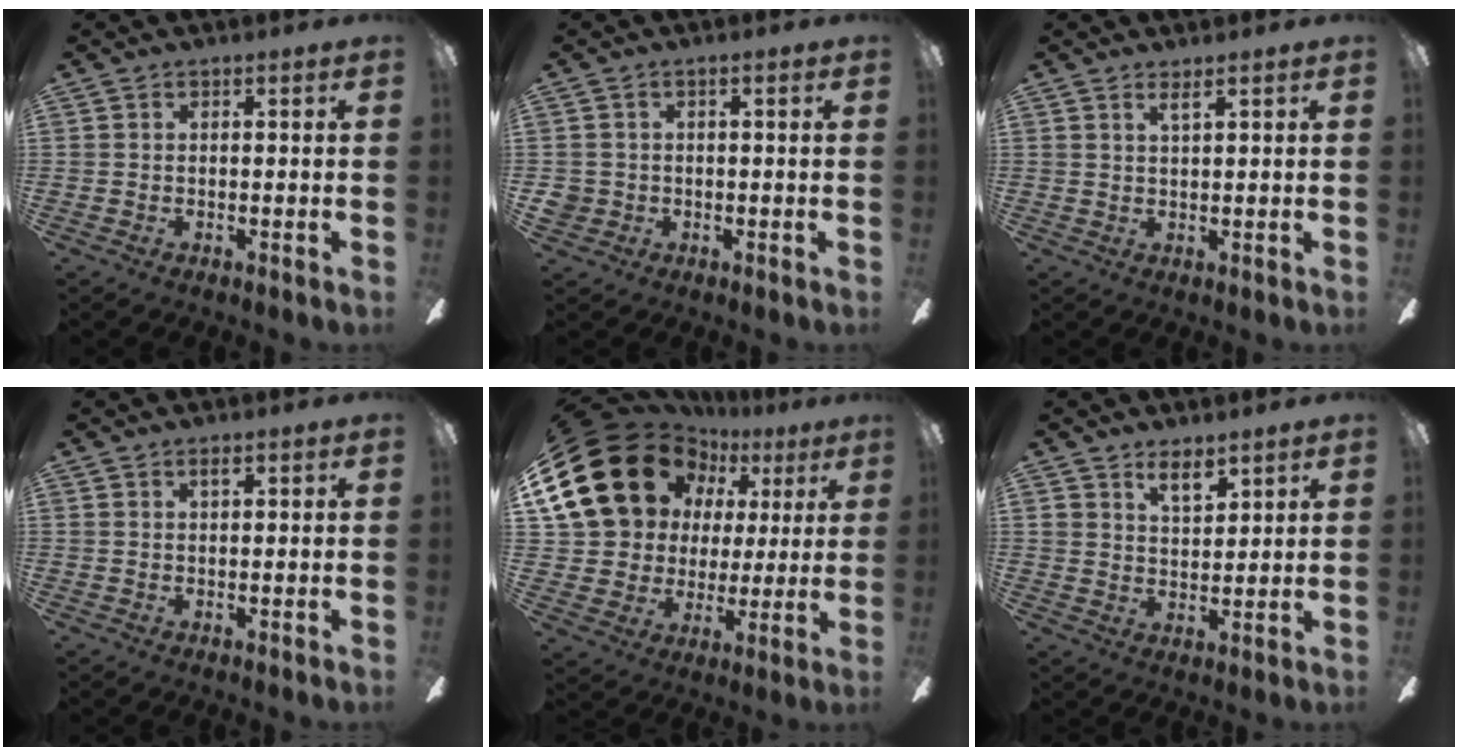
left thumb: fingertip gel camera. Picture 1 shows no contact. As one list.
[{"total": 2.5, "force": [-0.5, 2.3, 0.9], "torque": [-0.022, 0.002, -0.013]}, {"total": 2.0, "force": [1.6, 0.2, 1.2], "torque": [-0.027, -0.001, 0.029]}, {"total": 1.3, "force": [0.9, 0.5, 0.8], "torque": [-0.009, -0.002, 0.015]}, {"total": 23.3, "force": [10.8, 17.7, 10.6], "torque": [-0.221, -0.052, 0.228]}, {"total": 6.3, "force": [5.0, 2.9, 2.4], "torque": [-0.037, -0.022, 0.090]}]